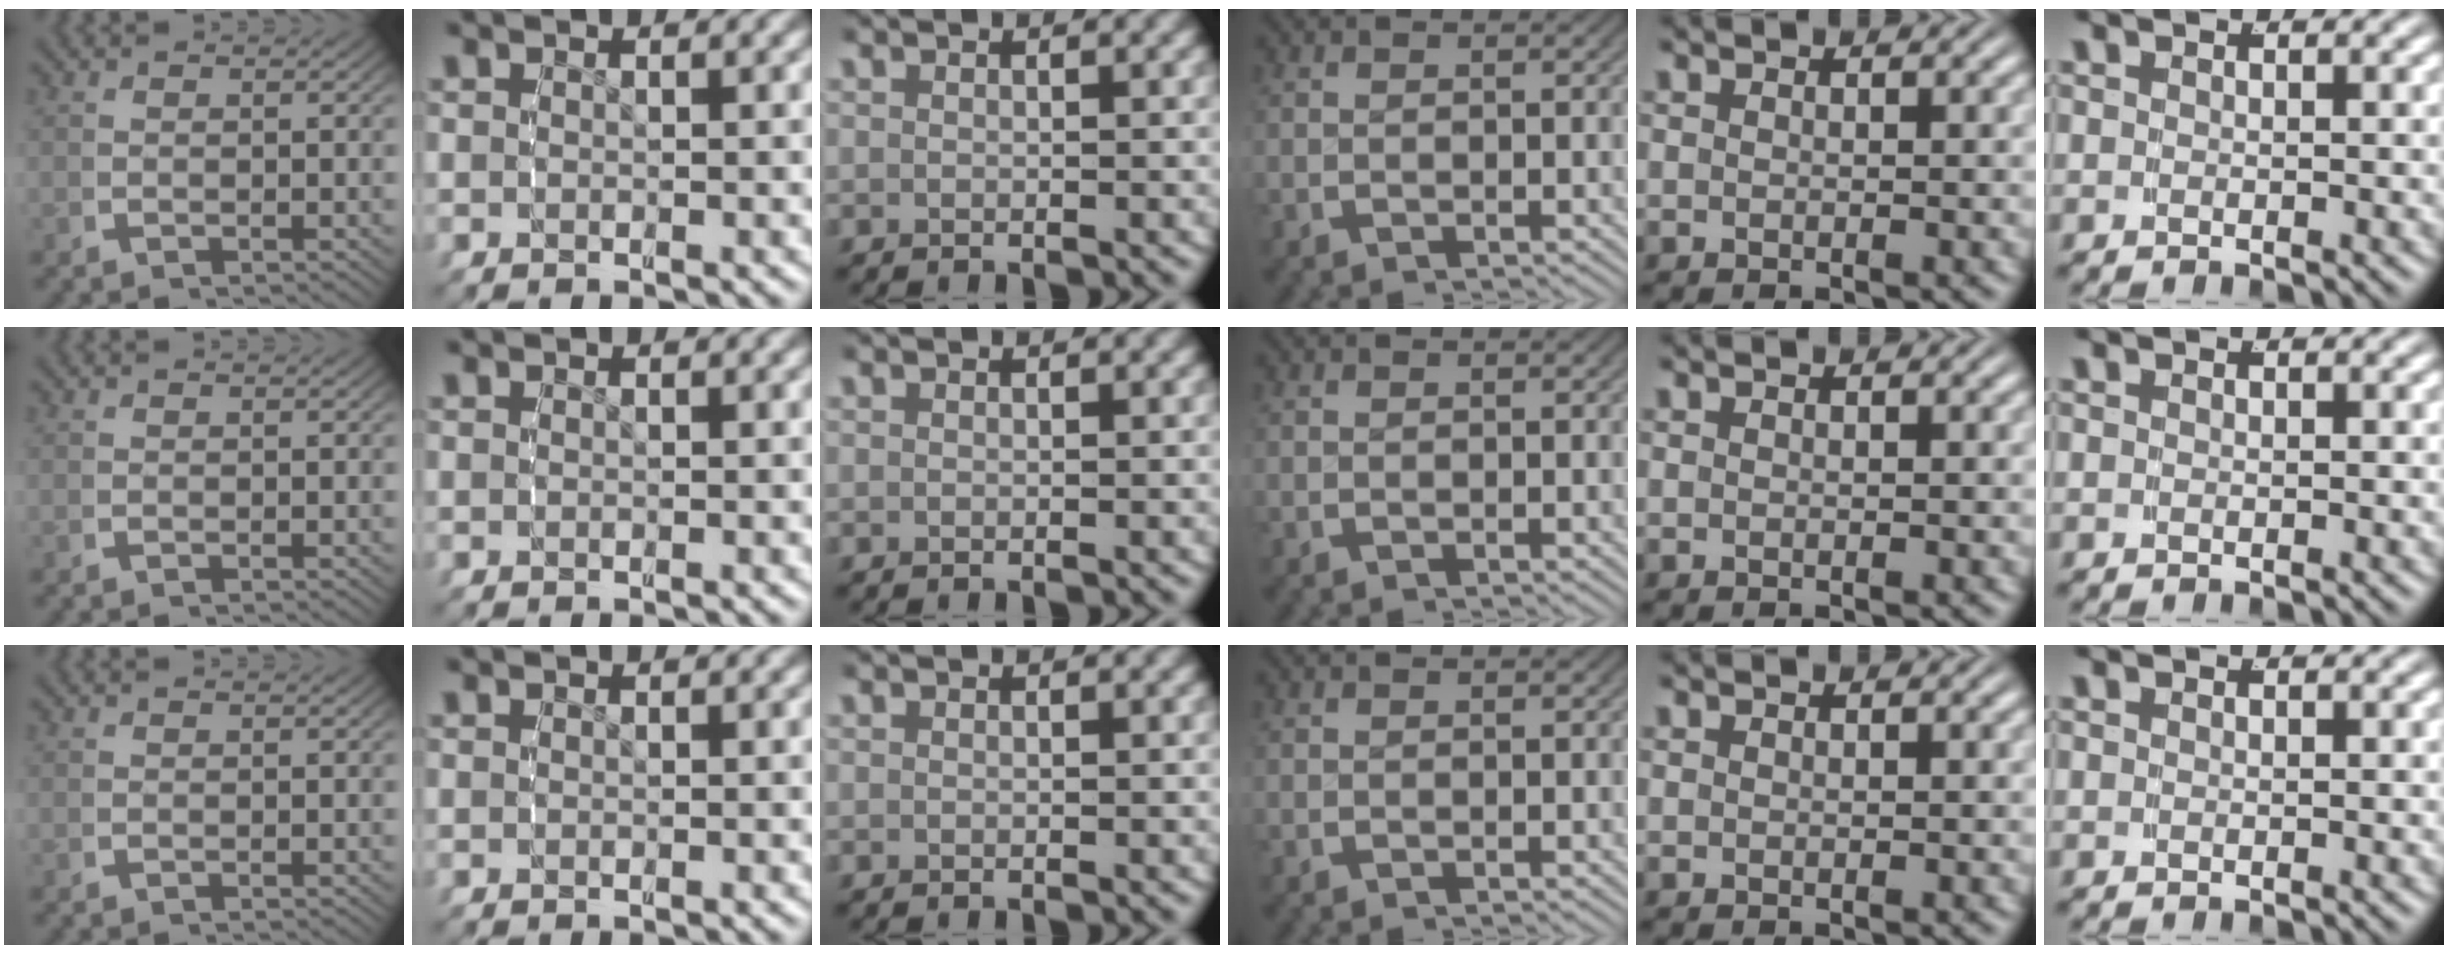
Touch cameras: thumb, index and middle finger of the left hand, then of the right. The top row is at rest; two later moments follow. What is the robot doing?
{"motion": "reach", "object": "coat"}